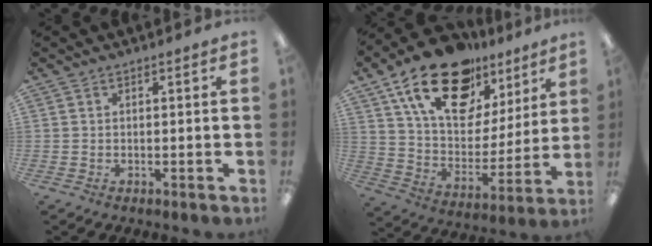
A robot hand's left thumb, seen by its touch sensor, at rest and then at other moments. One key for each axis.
{"total": 22.2, "fx": 14.6, "fy": 11.8, "fz": 11.9, "tx": -0.203, "ty": -0.079, "tz": 0.261}